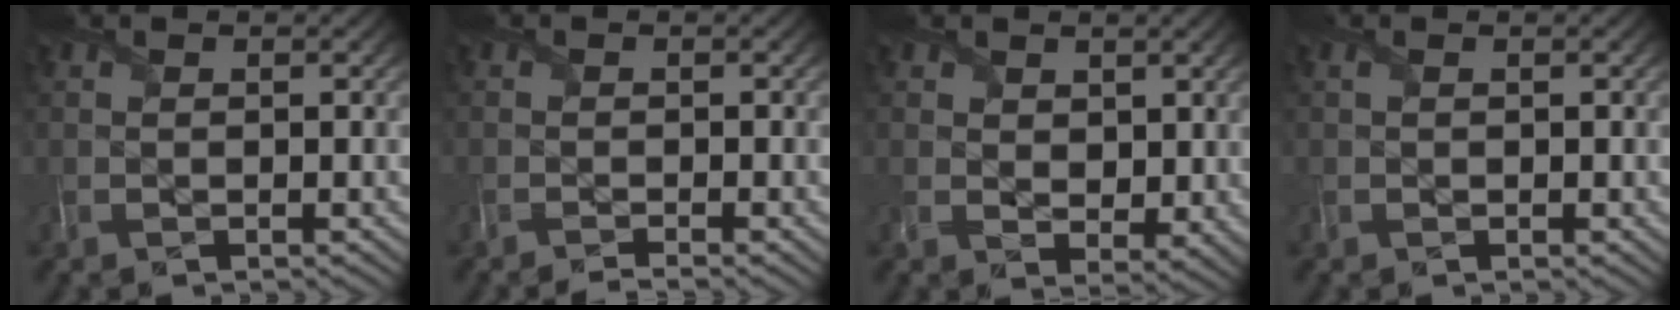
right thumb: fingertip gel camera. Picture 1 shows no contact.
{"total": 1.8, "force": [-1.7, -0.3, 0.4], "torque": [0.001, -0.007, -0.037]}
{"total": 3.3, "force": [1.7, 2.4, 1.5], "torque": [-0.034, -0.013, 0.029]}
{"total": 0.6, "force": [0.0, 0.4, 0.4], "torque": [-0.006, 0.000, 0.003]}